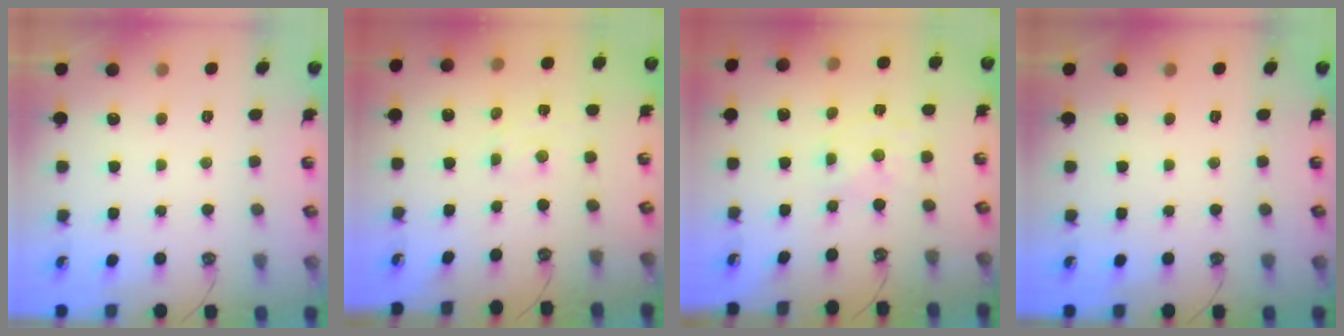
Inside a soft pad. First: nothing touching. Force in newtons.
{"total": 1.5, "press": 1.5, "slide": 0.2}
{"total": 1.6, "press": 1.6, "slide": 0.3}
{"total": 0.0}